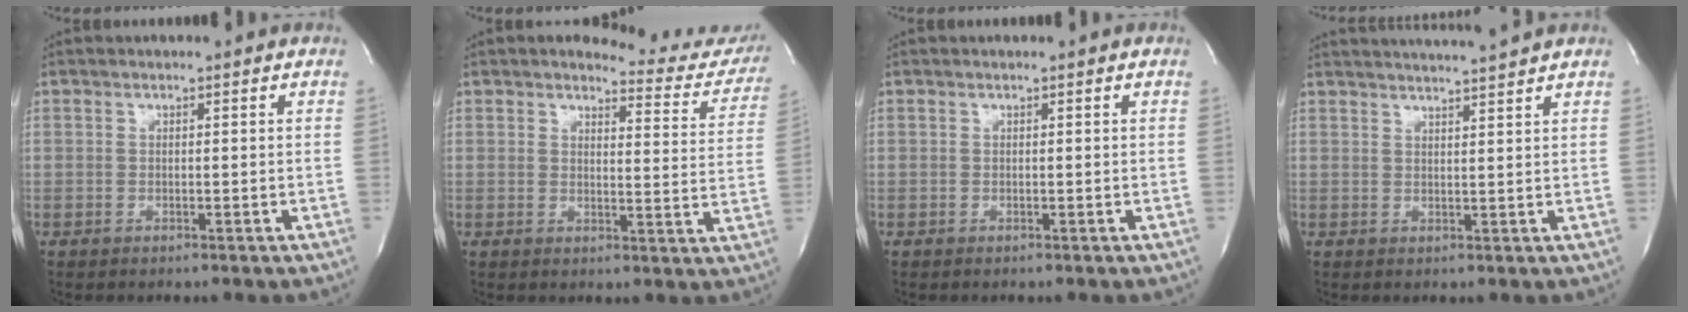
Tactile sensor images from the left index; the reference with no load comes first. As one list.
[{"total": 11.7, "force": [11.3, 2.6, 1.7], "torque": [0.008, -0.060, 0.101]}, {"total": 0.0}, {"total": 7.6, "force": [7.1, -1.4, 2.3], "torque": [-0.037, 0.004, 0.096]}]